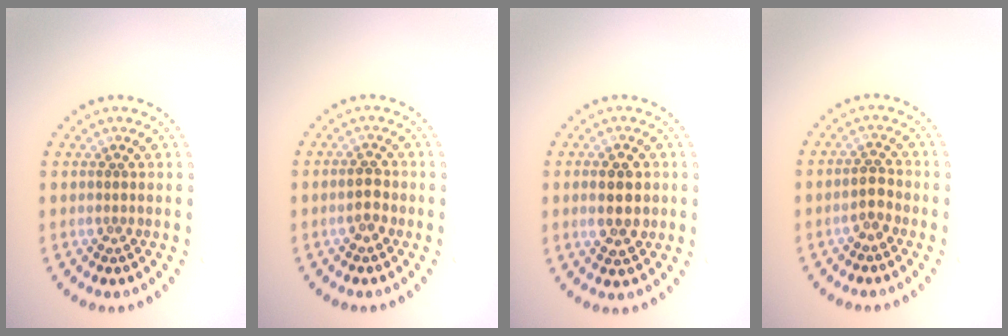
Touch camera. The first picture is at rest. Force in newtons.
{"total": 1.9, "press": 1.8, "slide": 0.3}
{"total": 4.2, "press": 4.2, "slide": 0.1}
{"total": 1.8, "press": 1.7, "slide": 0.5}